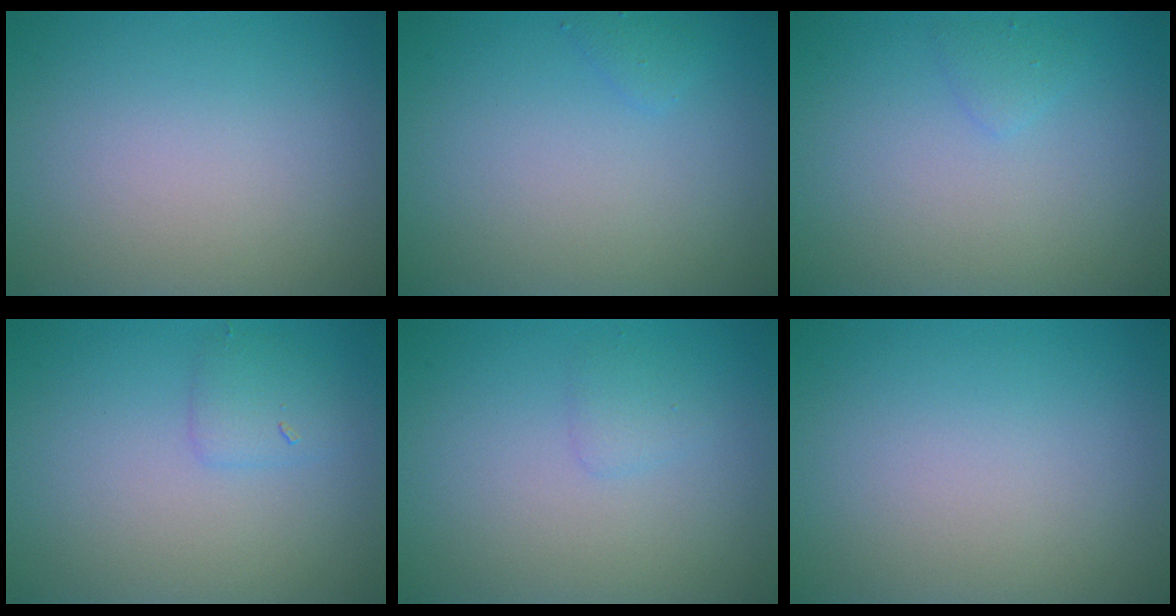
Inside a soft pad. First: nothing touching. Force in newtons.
{"total": 0.8, "press": 0.8, "slide": 0.0}
{"total": 0.9, "press": 0.9, "slide": 0.0}
{"total": 1.5, "press": 1.5, "slide": 0.1}
{"total": 0.9, "press": 0.9, "slide": 0.2}
{"total": 0.0}